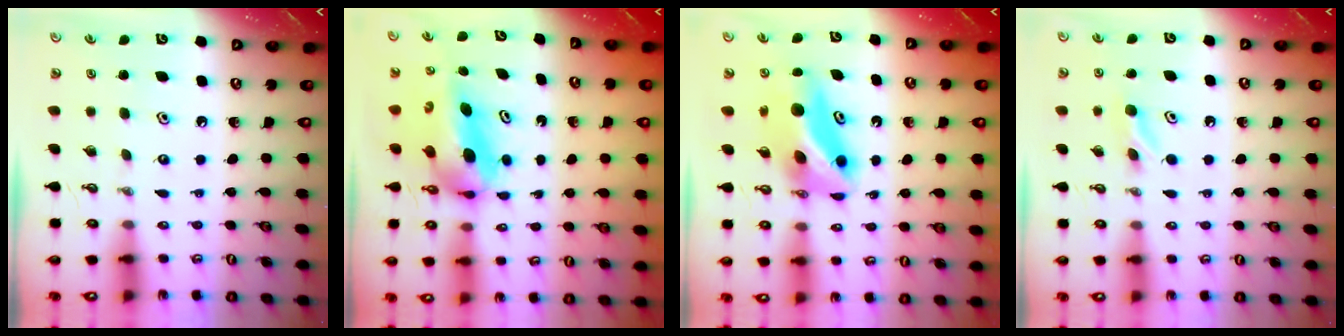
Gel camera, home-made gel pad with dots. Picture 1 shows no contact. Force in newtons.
{"total": 5.3, "press": 5.3, "slide": 0.7}
{"total": 7.8, "press": 7.7, "slide": 0.6}
{"total": 3.8, "press": 3.8, "slide": 0.5}